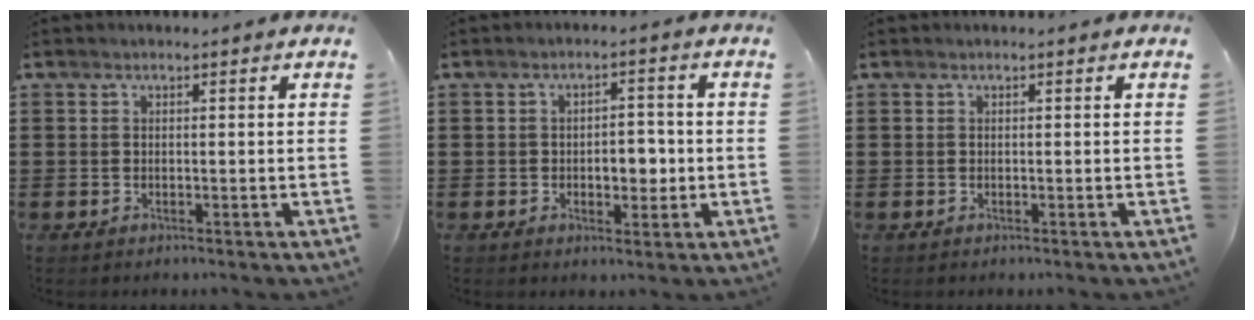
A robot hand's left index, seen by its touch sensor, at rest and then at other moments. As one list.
[{"total": 4.5, "force": [-0.8, 2.5, 3.6], "torque": [-0.053, 0.001, -0.022]}, {"total": 0.0}]